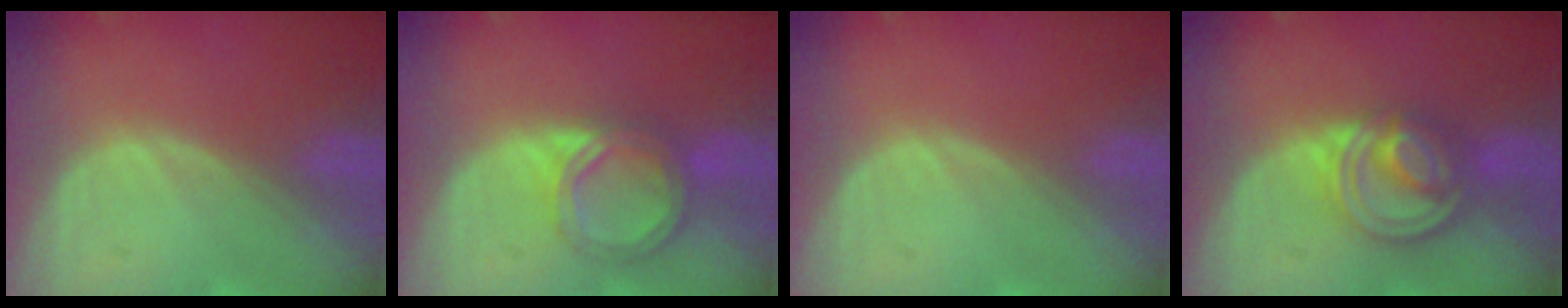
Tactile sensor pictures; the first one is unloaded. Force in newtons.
{"total": 6.4, "press": 5.6, "slide": 3.1}
{"total": 0.0}
{"total": 7.9, "press": 6.8, "slide": 4.1}